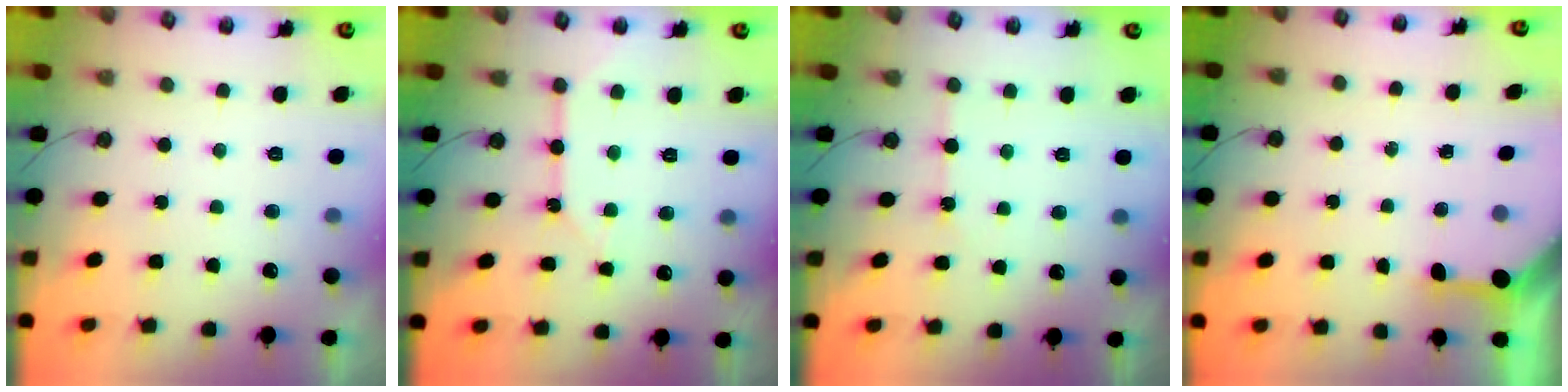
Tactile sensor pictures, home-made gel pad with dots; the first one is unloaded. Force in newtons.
{"total": 8.1, "press": 8.1, "slide": 0.8}
{"total": 2.6, "press": 2.5, "slide": 0.5}
{"total": 3.3, "press": 3.3, "slide": 0.4}